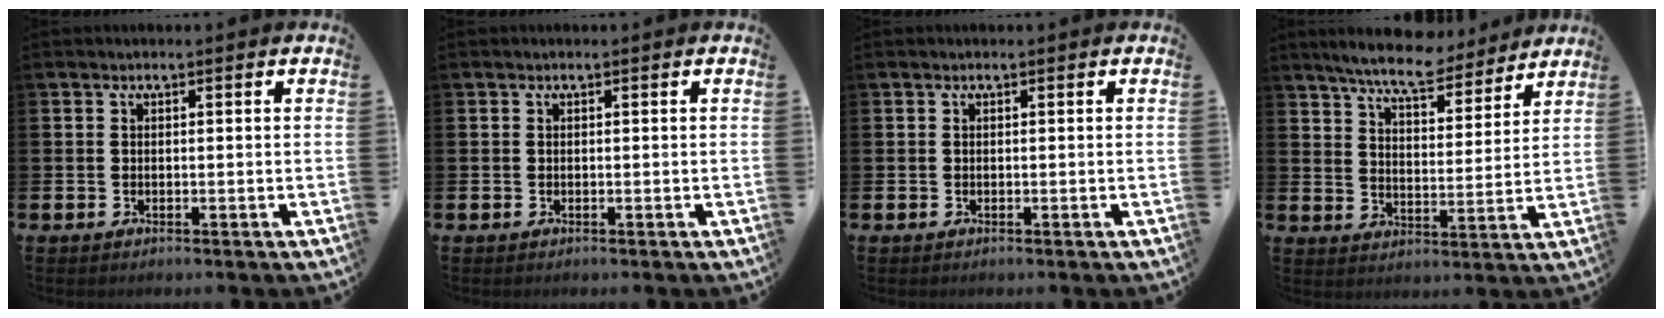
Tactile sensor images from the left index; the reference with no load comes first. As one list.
[{"total": 0.0}, {"total": 0.0}, {"total": 8.1, "force": [7.6, 1.3, 2.6], "torque": [-0.060, -0.044, 0.132]}]